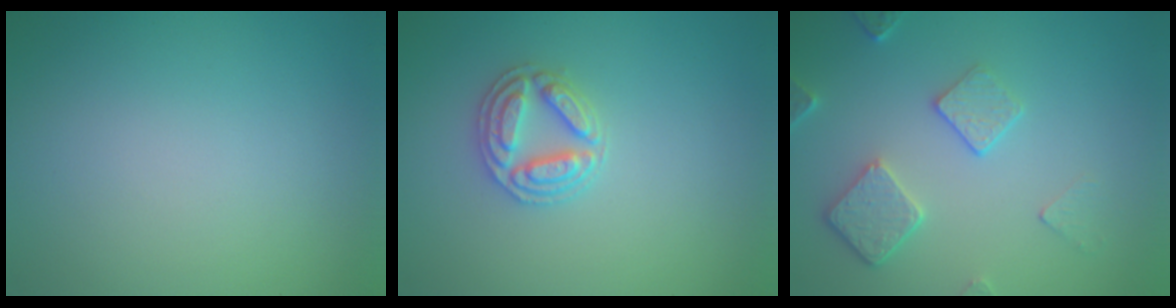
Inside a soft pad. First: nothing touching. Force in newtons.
{"total": 2.9, "press": 2.9, "slide": 0.2}
{"total": 3.8, "press": 3.1, "slide": 2.1}